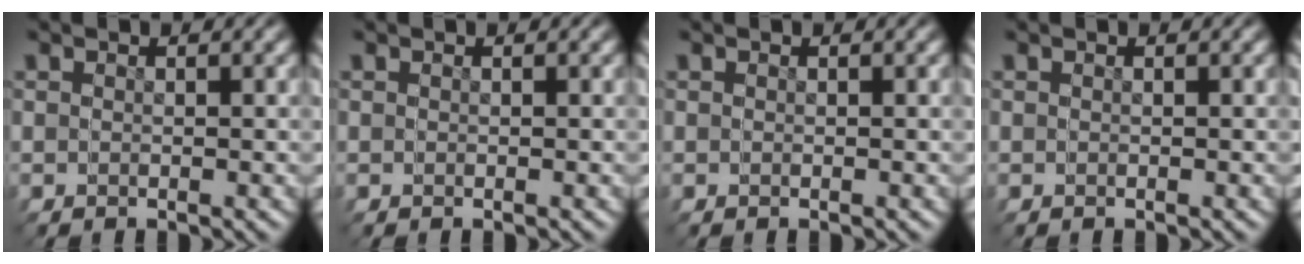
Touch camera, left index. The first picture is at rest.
{"total": 0.0}
{"total": 0.0}
{"total": 0.0}